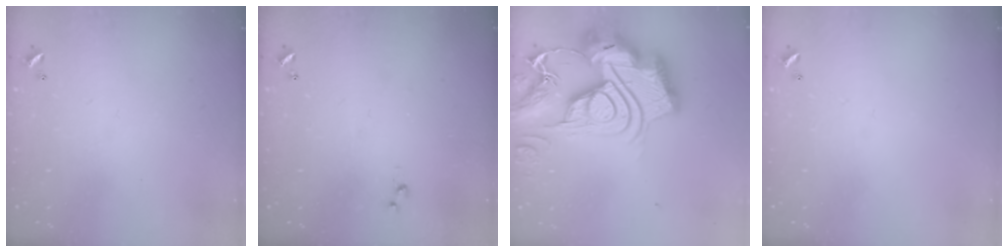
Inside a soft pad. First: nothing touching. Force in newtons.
{"total": 3.0, "press": 3.0, "slide": 0.4}
{"total": 0.6, "press": 0.6, "slide": 0.0}
{"total": 0.0}